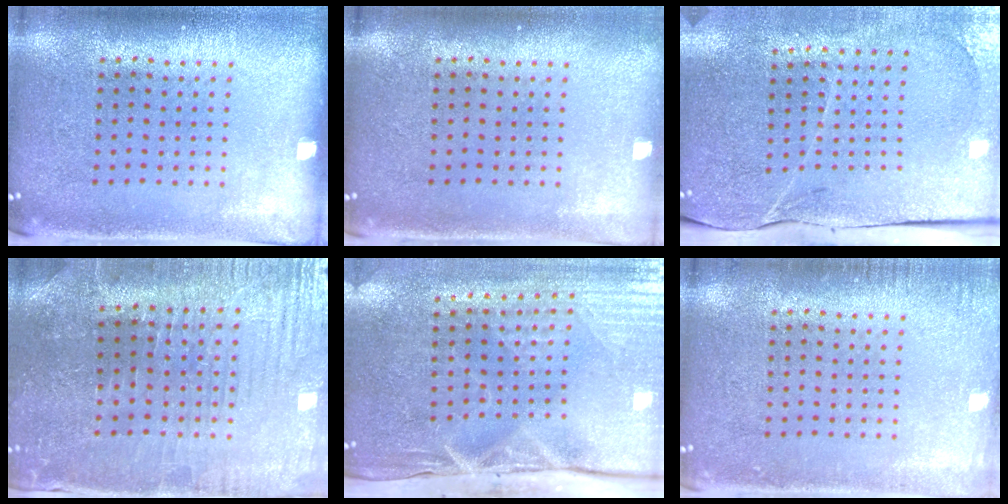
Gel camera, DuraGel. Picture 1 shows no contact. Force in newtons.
{"total": 0.5, "press": 0.5, "slide": 0.2}
{"total": 3.4, "press": 3.3, "slide": 0.9}
{"total": 1.6, "press": 1.6, "slide": 0.4}
{"total": 5.0, "press": 4.2, "slide": 2.7}
{"total": 1.3, "press": 1.2, "slide": 0.2}